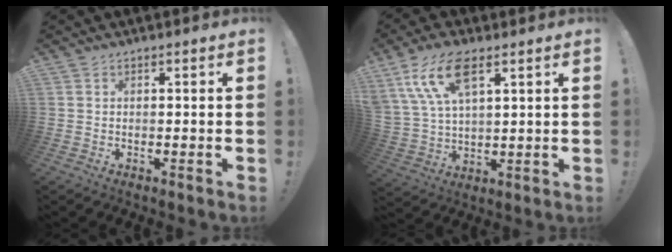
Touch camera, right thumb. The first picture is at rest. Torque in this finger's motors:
{"motor_torque": [0.34, 0.51, 0.88, 0.44, 0.41]}